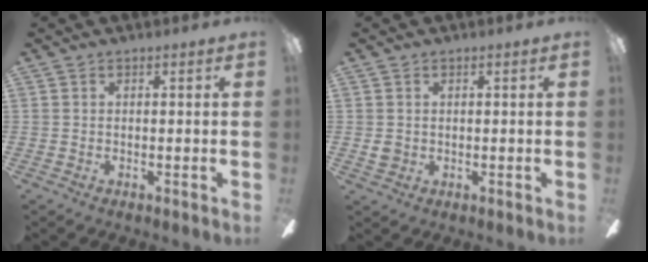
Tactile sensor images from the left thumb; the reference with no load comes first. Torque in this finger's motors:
{"motor_torque": [-0.06, 0.75, 0.02, -0.47, -0.04]}